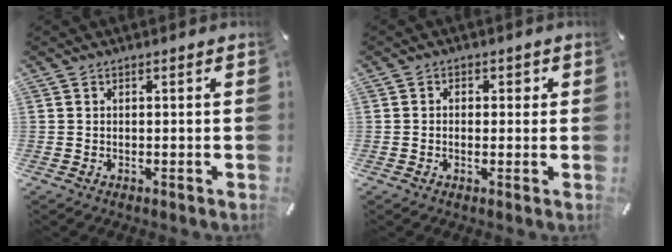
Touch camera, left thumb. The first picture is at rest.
{"total": 2.1, "force": [-0.4, 1.6, 1.2], "torque": [-0.016, 0.004, -0.013]}